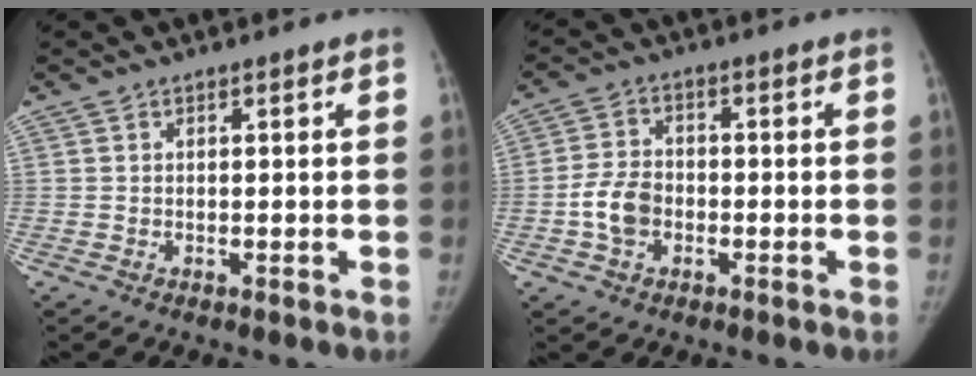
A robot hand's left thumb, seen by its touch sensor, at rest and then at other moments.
{"total": 6.3, "force": [-1.8, 4.6, 3.8], "torque": [-0.060, 0.012, -0.040]}